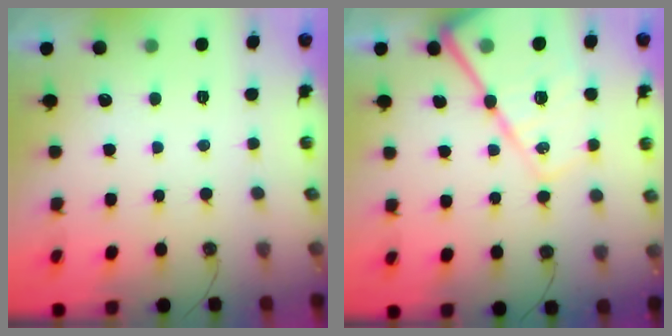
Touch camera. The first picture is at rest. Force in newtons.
{"total": 21.2, "press": 21.0, "slide": 2.6}